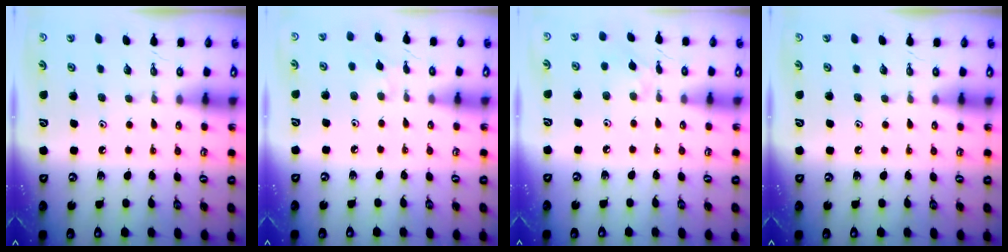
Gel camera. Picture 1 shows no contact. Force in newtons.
{"total": 2.9, "press": 2.9, "slide": 0.6}
{"total": 5.4, "press": 5.4, "slide": 0.8}
{"total": 0.0}